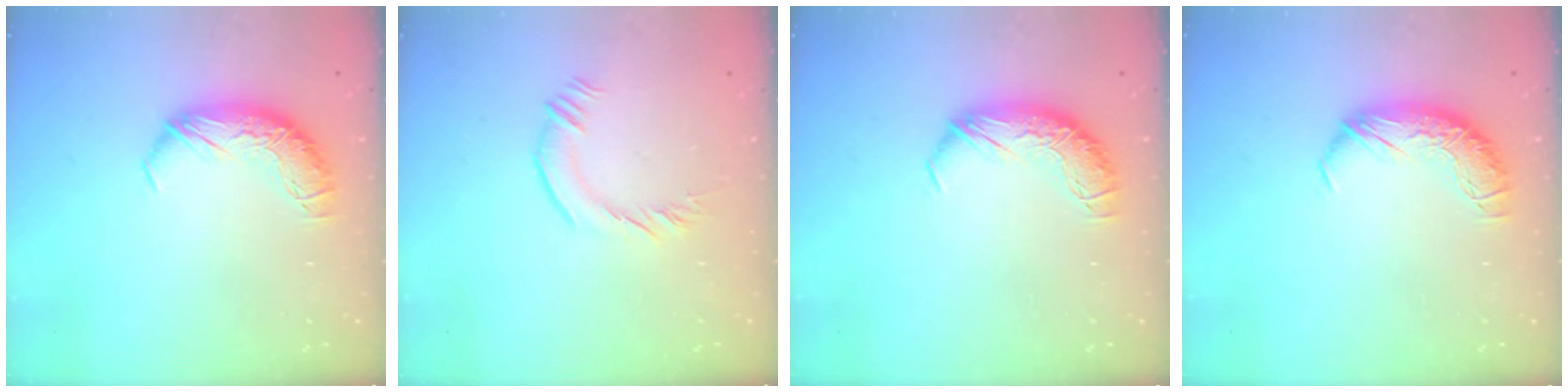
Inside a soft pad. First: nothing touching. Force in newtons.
{"total": 1.7, "press": 1.4, "slide": 0.8}
{"total": 0.0}
{"total": 0.0}